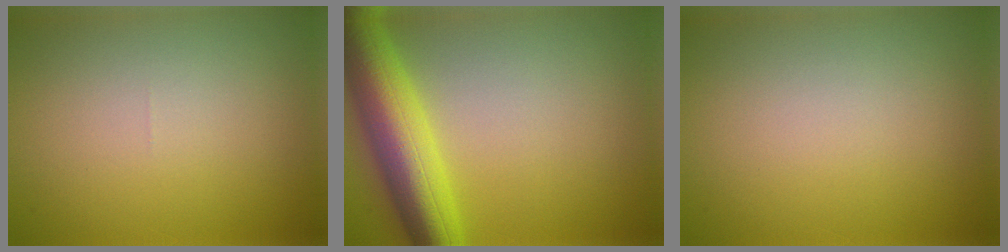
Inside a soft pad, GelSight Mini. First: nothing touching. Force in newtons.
{"total": 8.4, "press": 8.4, "slide": 0.2}
{"total": 0.0}